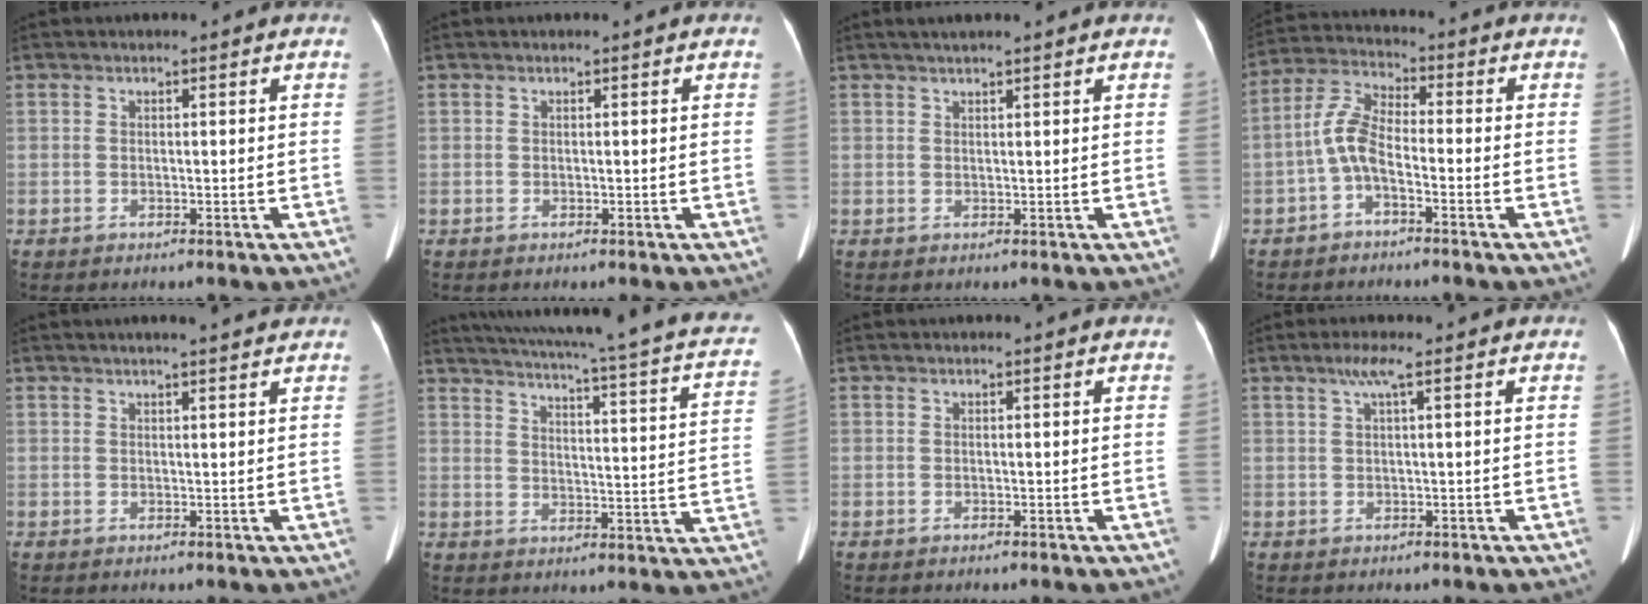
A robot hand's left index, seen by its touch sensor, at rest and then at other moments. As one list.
[{"total": 0.0}, {"total": 3.3, "force": [2.6, -0.1, 1.9], "torque": [-0.025, 0.023, 0.043]}, {"total": 6.1, "force": [-2.2, 2.3, 5.2], "torque": [-0.122, 0.019, -0.047]}, {"total": 4.4, "force": [3.9, 0.1, 2.0], "torque": [-0.028, 0.010, 0.046]}, {"total": 24.3, "force": [19.2, 2.2, 14.7], "torque": [-0.219, -0.026, 0.221]}, {"total": 0.0}, {"total": 2.2, "force": [1.1, -0.2, 1.9], "torque": [-0.046, 0.008, 0.023]}]